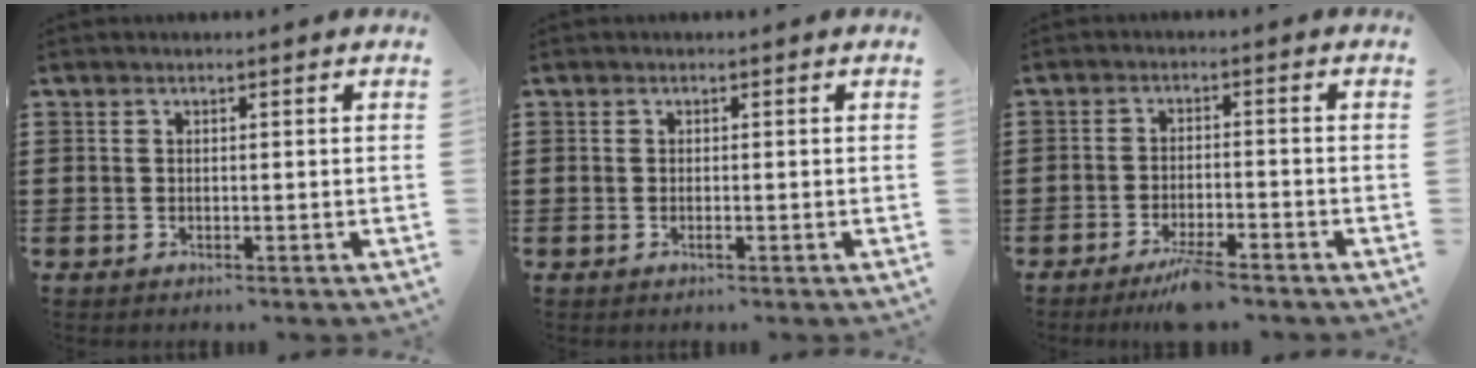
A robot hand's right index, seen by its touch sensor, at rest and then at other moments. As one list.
[{"total": 0.6, "force": [-0.3, 0.0, 0.6], "torque": [-0.011, -0.005, -0.003]}, {"total": 4.4, "force": [-3.6, 0.5, 2.5], "torque": [-0.046, -0.002, -0.068]}]